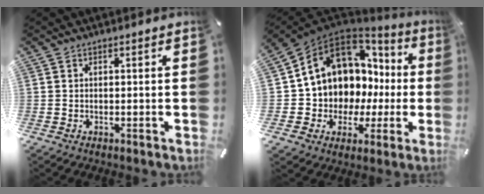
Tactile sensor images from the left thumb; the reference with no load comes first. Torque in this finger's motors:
{"motor_torque": [1.67, 1.60, 2.76, 0.01, 0.32]}